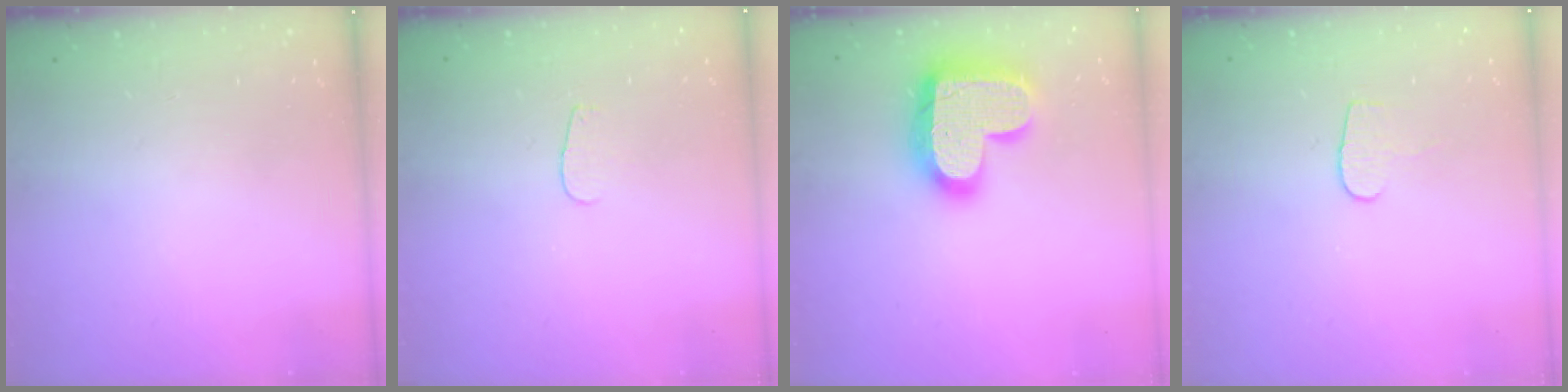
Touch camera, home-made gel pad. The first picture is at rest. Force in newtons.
{"total": 2.8, "press": 2.8, "slide": 0.2}
{"total": 22.2, "press": 22.1, "slide": 1.5}
{"total": 5.4, "press": 5.4, "slide": 0.6}